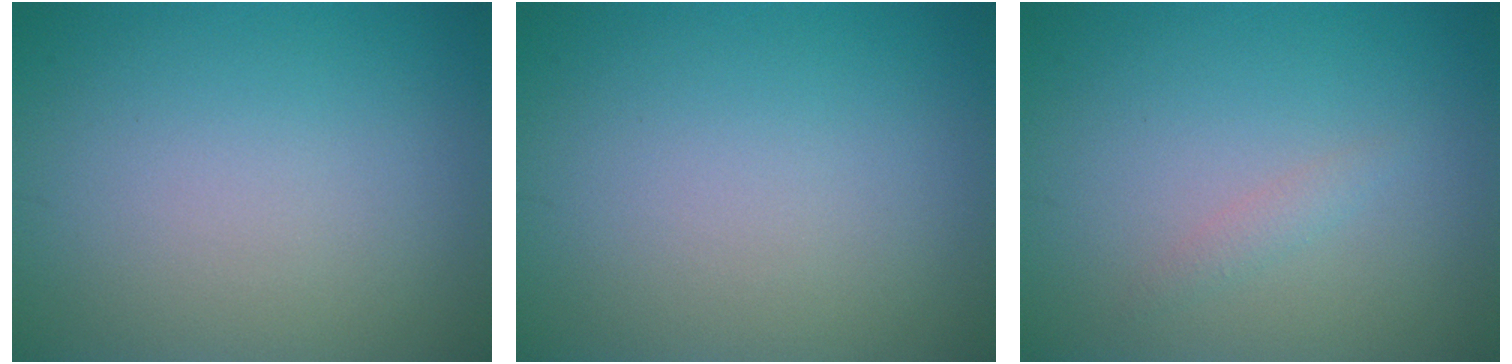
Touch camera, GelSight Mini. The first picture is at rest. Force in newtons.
{"total": 0.0}
{"total": 0.9, "press": 0.9, "slide": 0.1}